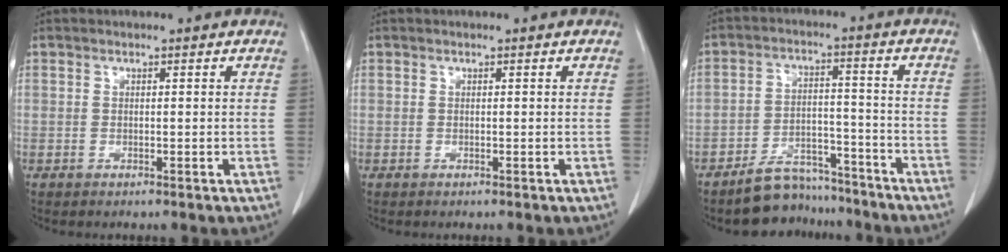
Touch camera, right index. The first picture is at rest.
{"total": 0.0}
{"total": 7.6, "force": [-6.8, 3.3, 0.9], "torque": [-0.005, 0.028, -0.109]}